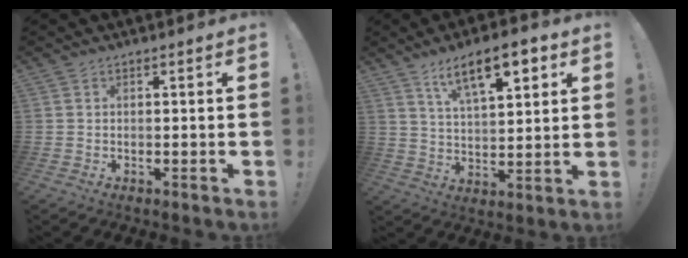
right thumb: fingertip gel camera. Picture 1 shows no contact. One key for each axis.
{"total": 13.7, "fx": 7.6, "fy": 4.8, "fz": 10.4, "tx": -0.168, "ty": -0.022, "tz": 0.124}